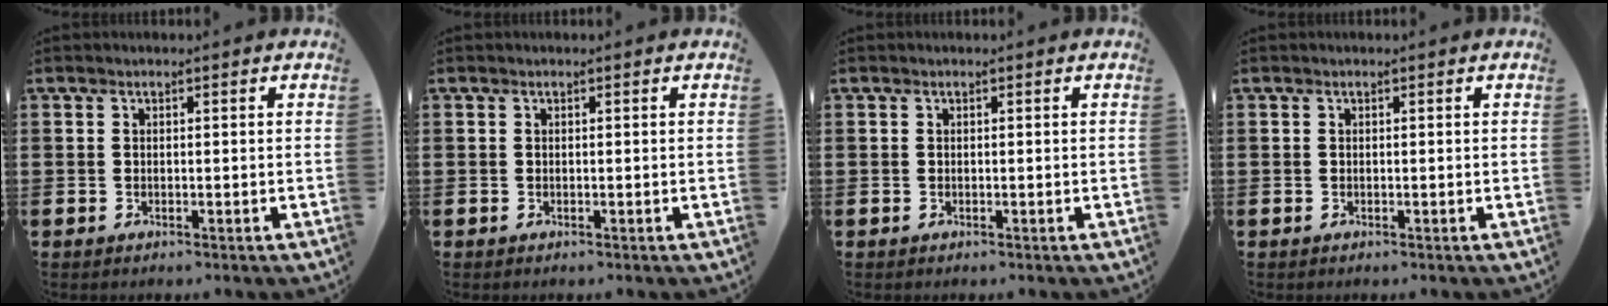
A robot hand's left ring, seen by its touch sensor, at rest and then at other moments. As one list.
[{"total": 0.0}, {"total": 0.0}, {"total": 0.0}]